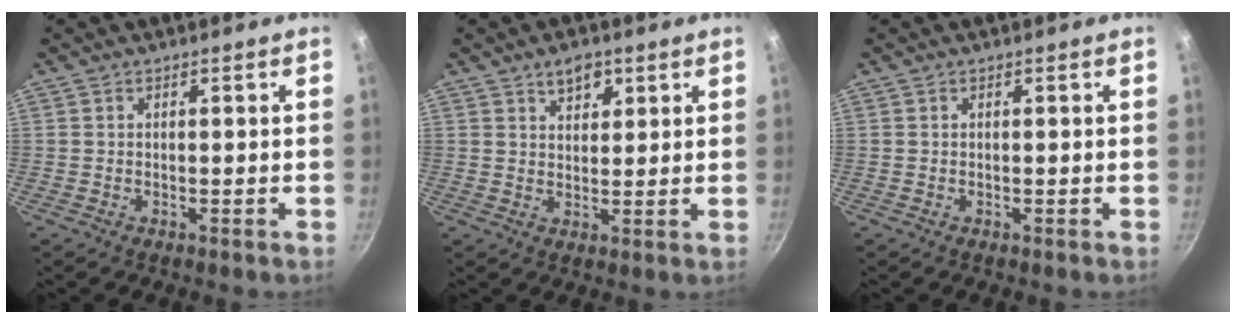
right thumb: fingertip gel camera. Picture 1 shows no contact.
{"total": 4.9, "force": [2.8, 2.9, 2.7], "torque": [-0.021, -0.014, 0.043]}
{"total": 0.0}